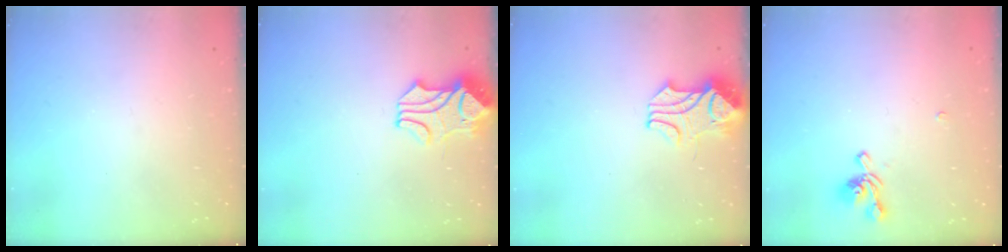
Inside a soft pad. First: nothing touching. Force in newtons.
{"total": 2.4, "press": 2.1, "slide": 1.2}
{"total": 2.4, "press": 2.2, "slide": 1.0}
{"total": 1.1, "press": 0.6, "slide": 0.9}